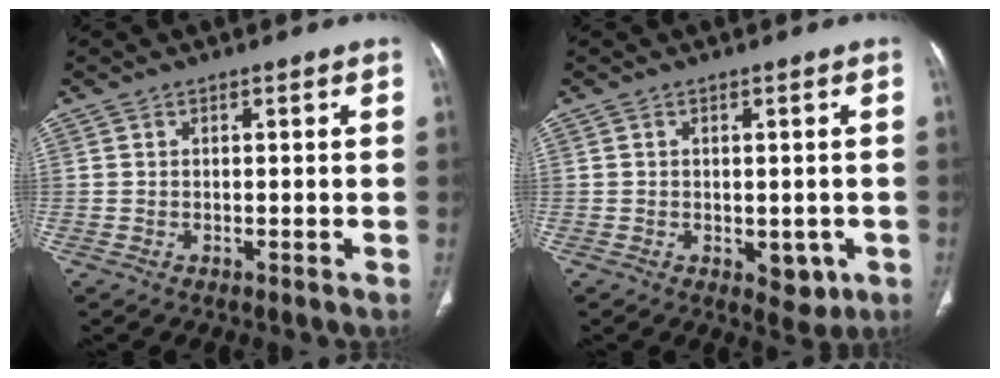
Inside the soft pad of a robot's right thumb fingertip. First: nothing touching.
{"total": 4.2, "force": [-1.1, 2.7, 3.0], "torque": [-0.016, -0.003, -0.005]}